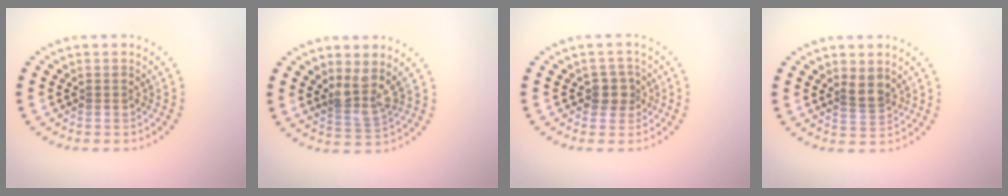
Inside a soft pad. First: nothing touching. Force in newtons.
{"total": 2.4, "press": 1.8, "slide": 1.6}
{"total": 2.1, "press": 1.7, "slide": 1.2}
{"total": 2.1, "press": 1.6, "slide": 1.3}